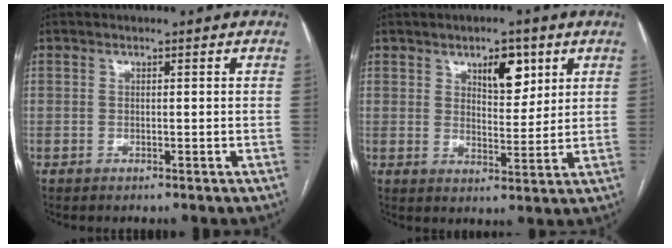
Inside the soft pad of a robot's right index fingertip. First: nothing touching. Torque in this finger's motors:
{"motor_torque": [0.13, 0.10, 0.08, 0.06]}